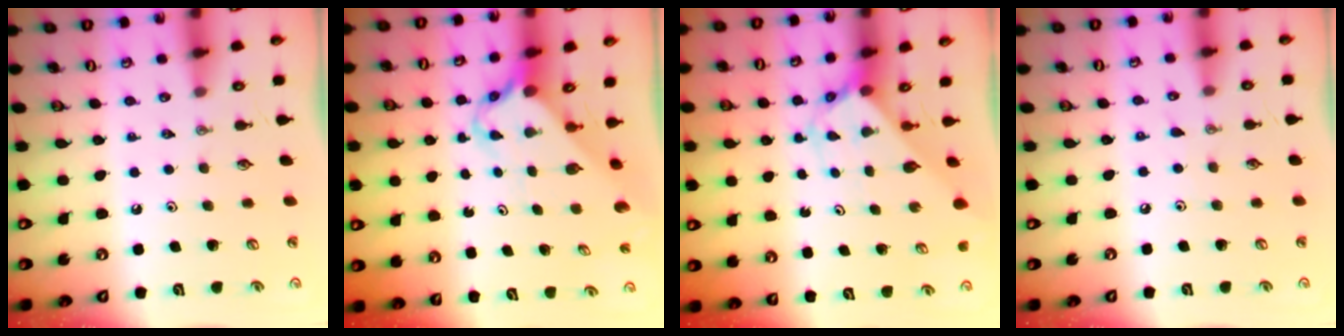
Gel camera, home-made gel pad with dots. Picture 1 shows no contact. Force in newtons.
{"total": 2.8, "press": 2.8, "slide": 0.2}
{"total": 2.6, "press": 2.6, "slide": 0.2}
{"total": 2.3, "press": 2.3, "slide": 0.3}